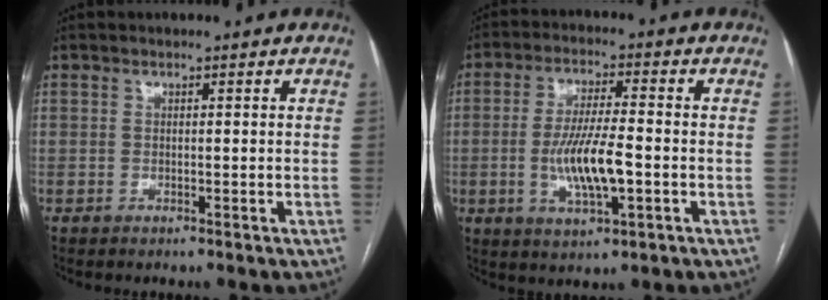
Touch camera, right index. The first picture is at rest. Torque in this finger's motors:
{"motor_torque": [0.80, -0.05, 0.45, 0.11]}